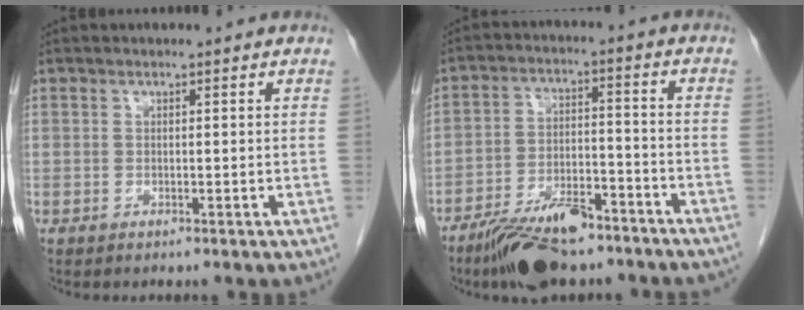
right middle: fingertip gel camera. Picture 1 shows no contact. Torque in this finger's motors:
{"motor_torque": [1.06, -1.08, 0.18, 0.10]}